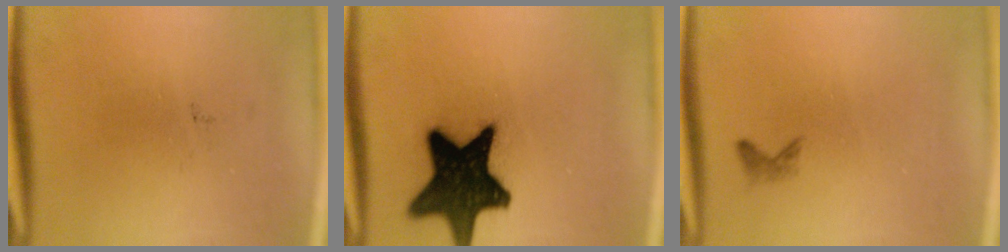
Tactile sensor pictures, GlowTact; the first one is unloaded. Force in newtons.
{"total": 18.5}
{"total": 0.8}